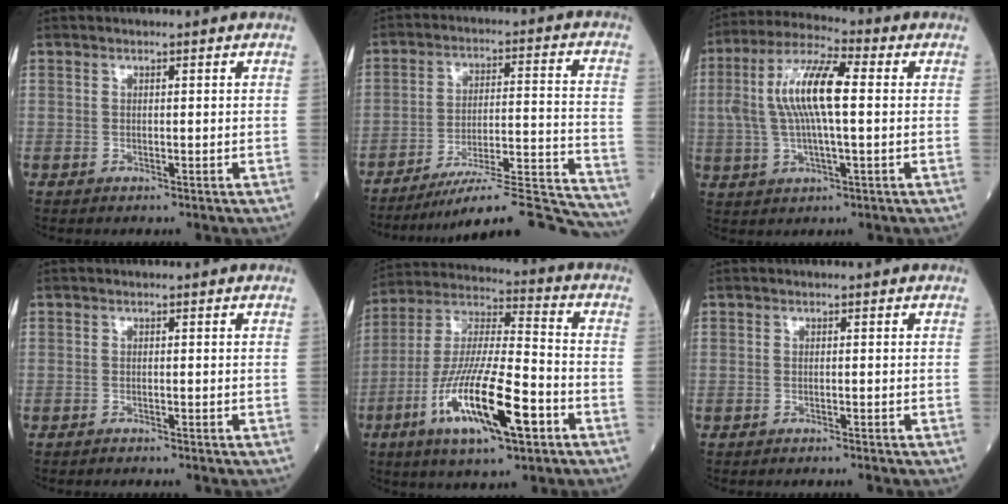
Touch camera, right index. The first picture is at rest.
{"total": 21.0, "force": [-19.8, -0.2, 7.0], "torque": [-0.053, 0.018, -0.277]}
{"total": 11.3, "force": [1.1, 2.5, 11.0], "torque": [-0.230, 0.023, 0.021]}
{"total": 0.9, "force": [-0.8, -0.1, 0.2], "torque": [-0.006, 0.000, -0.010]}
{"total": 17.6, "force": [-7.1, 3.1, 15.8], "torque": [-0.313, -0.018, -0.123]}
{"total": 1.1, "force": [-1.1, -0.3, 0.3], "torque": [-0.004, 0.000, -0.012]}